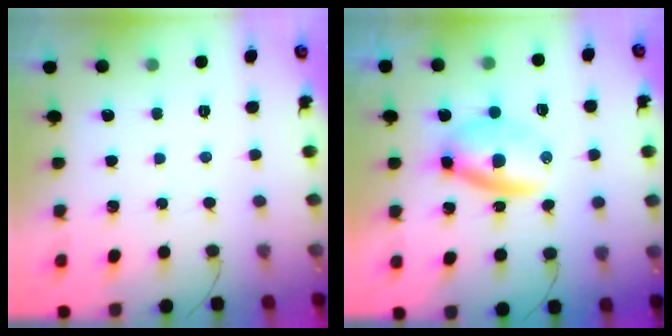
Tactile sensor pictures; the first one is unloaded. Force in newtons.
{"total": 6.3, "press": 6.0, "slide": 1.7}